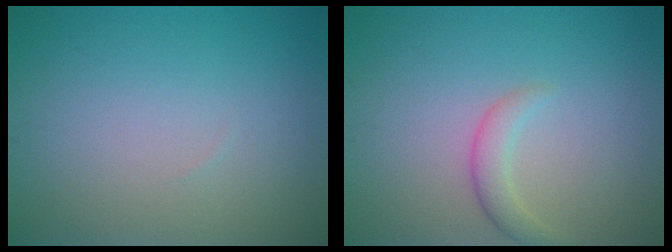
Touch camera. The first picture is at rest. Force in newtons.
{"total": 1.9, "press": 1.9, "slide": 0.0}